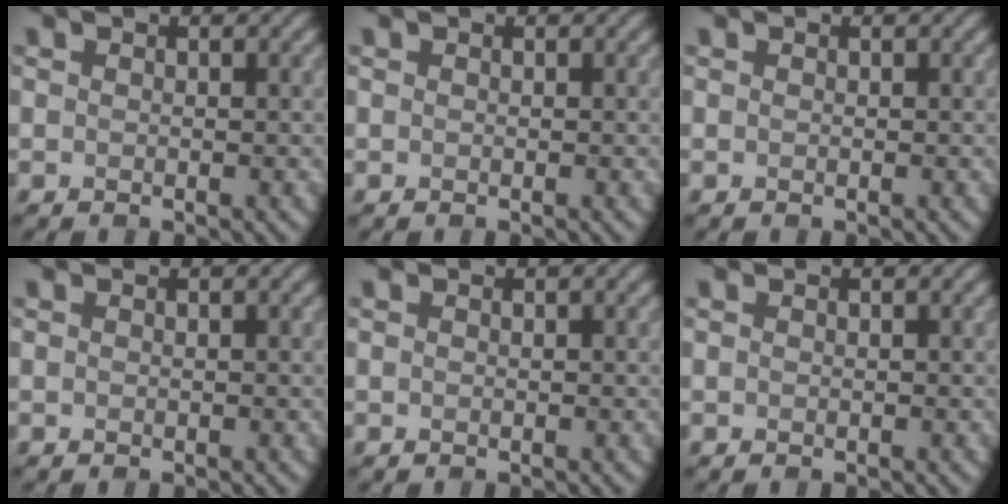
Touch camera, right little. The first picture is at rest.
{"total": 0.0}
{"total": 0.0}
{"total": 0.0}
{"total": 0.0}
{"total": 0.0}